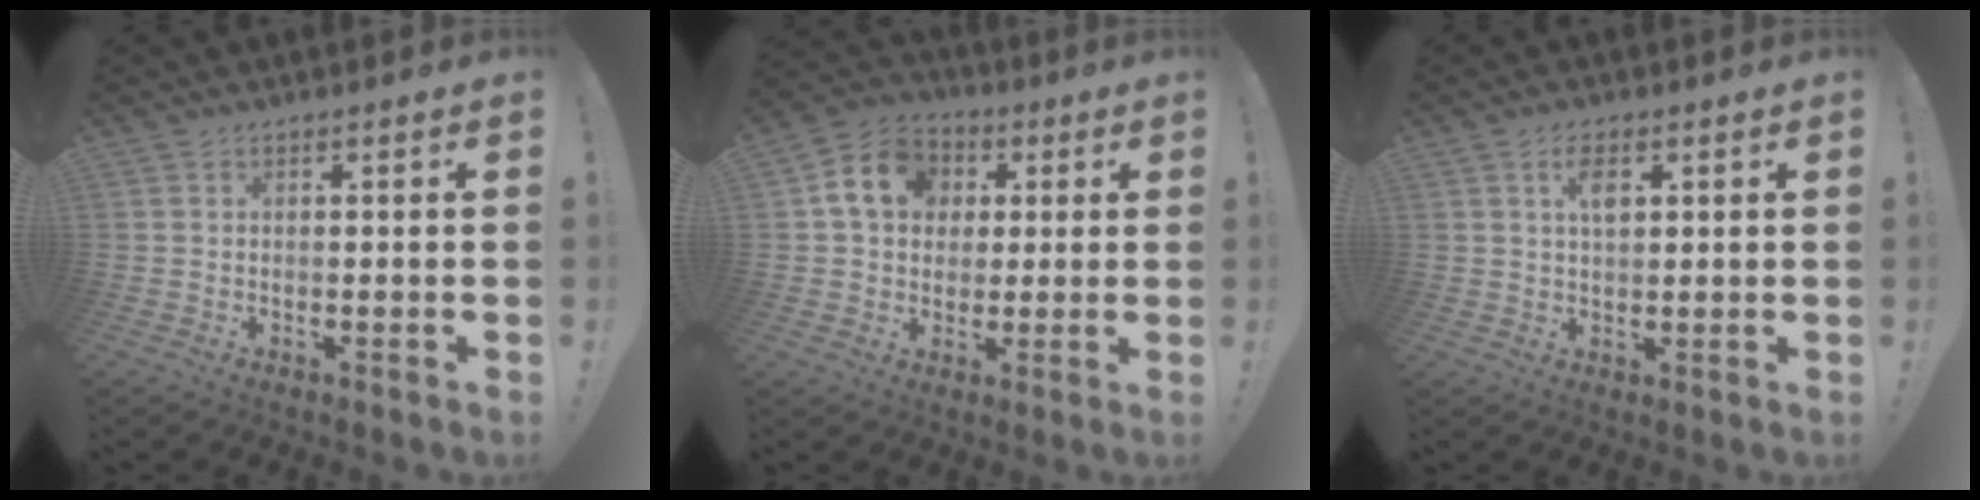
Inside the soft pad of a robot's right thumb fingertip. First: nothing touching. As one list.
[{"total": 13.2, "force": [3.4, 11.1, 6.4], "torque": [-0.088, 0.005, 0.071]}, {"total": 4.7, "force": [1.8, 2.1, 3.7], "torque": [-0.056, -0.004, 0.026]}]